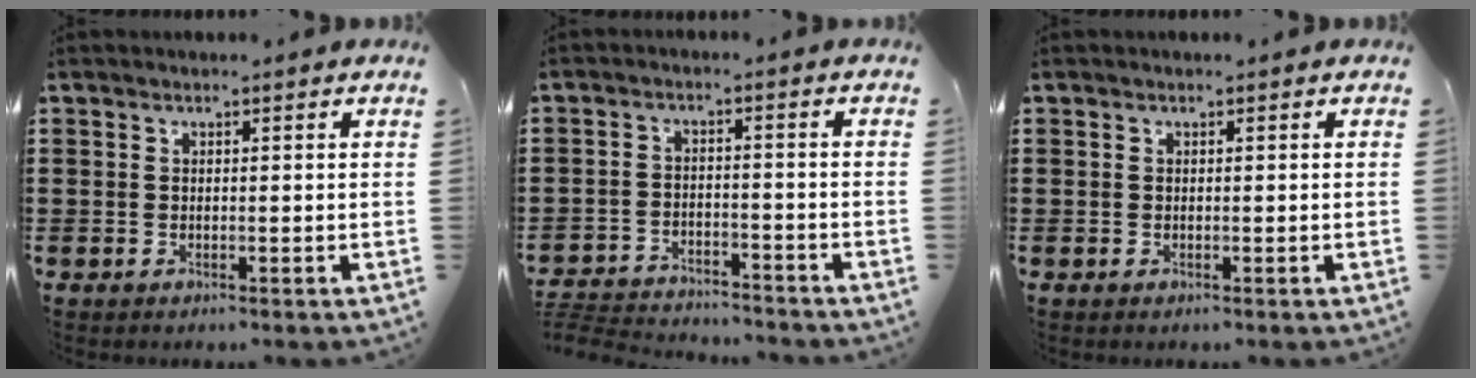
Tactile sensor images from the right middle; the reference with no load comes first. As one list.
[{"total": 4.0, "force": [-4.0, 0.3, 0.5], "torque": [-0.021, -0.001, -0.087]}, {"total": 0.0}]